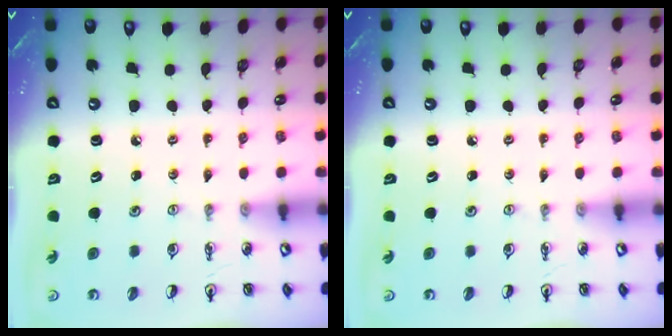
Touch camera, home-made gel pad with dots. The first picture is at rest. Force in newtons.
{"total": 0.0}